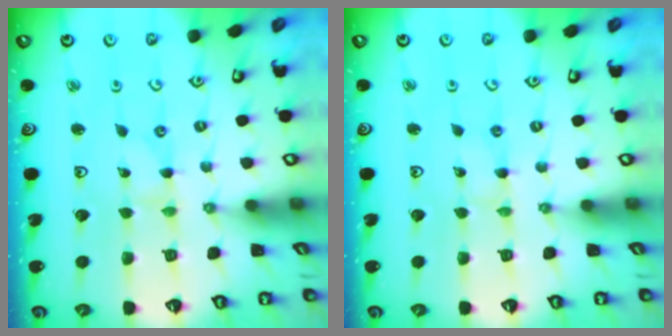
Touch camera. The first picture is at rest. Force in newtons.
{"total": 1.2, "press": 1.2, "slide": 0.2}